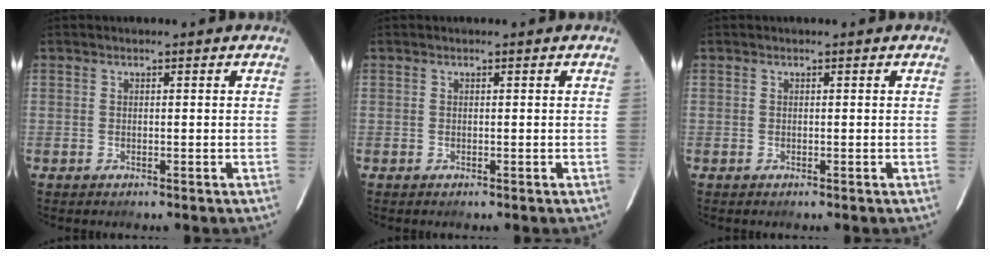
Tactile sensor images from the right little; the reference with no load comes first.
{"total": 0.0}
{"total": 0.0}